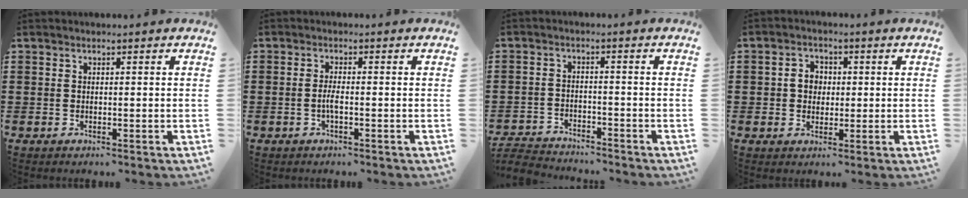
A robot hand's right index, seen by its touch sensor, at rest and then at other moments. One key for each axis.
{"total": 2.2, "fx": -0.8, "fy": 0.1, "fz": 2.0, "tx": -0.054, "ty": -0.009, "tz": -0.019}
{"total": 3.6, "fx": -3.5, "fy": 0.4, "fz": 0.0, "tx": -0.014, "ty": -0.001, "tz": -0.079}
{"total": 3.4, "fx": 0.0, "fy": 3.0, "fz": 1.7, "tx": -0.043, "ty": 0.011, "tz": -0.004}